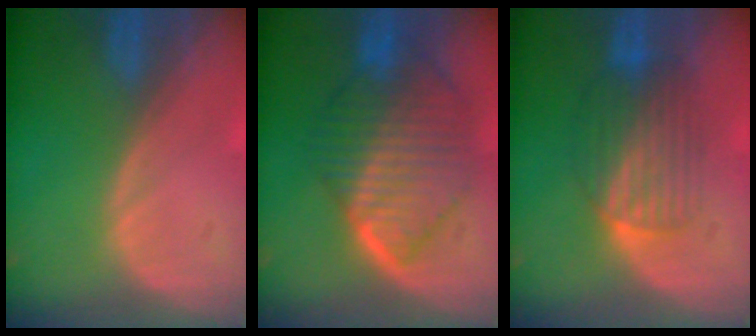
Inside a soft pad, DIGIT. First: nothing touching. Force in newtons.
{"total": 10.5, "press": 10.5, "slide": 0.9}
{"total": 6.4, "press": 6.3, "slide": 1.1}